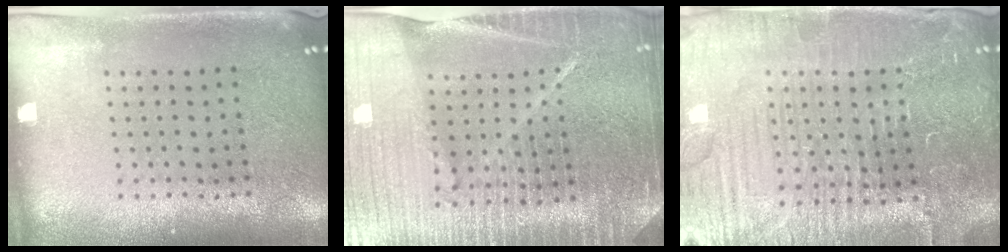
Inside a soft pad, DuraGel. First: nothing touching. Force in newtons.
{"total": 6.3, "press": 5.5, "slide": 3.1}
{"total": 5.4, "press": 5.1, "slide": 2.0}